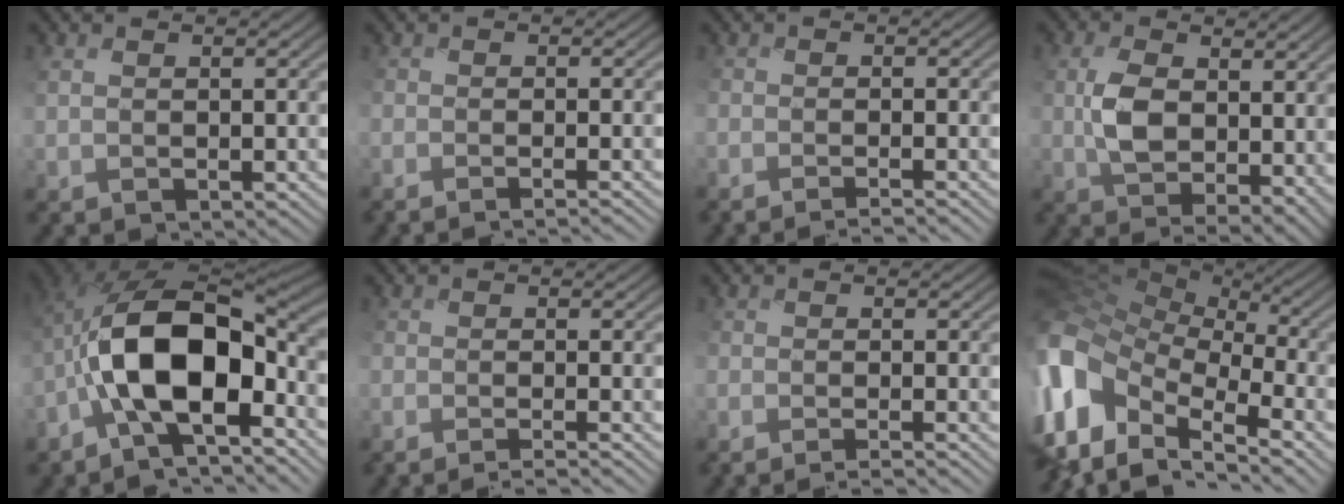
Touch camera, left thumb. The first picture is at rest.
{"total": 3.5, "force": [-2.6, 0.8, 2.2], "torque": [-0.025, -0.004, -0.029]}
{"total": 3.8, "force": [-3.0, 0.8, 2.2], "torque": [-0.029, -0.003, -0.042]}
{"total": 8.3, "force": [1.1, 4.7, 6.8], "torque": [-0.135, -0.001, 0.020]}
{"total": 15.6, "force": [-3.0, 7.6, 13.3], "torque": [-0.232, 0.010, -0.063]}
{"total": 3.9, "force": [-3.1, 0.7, 2.3], "torque": [-0.031, -0.002, -0.046]}
{"total": 3.8, "force": [-3.0, 0.7, 2.2], "torque": [-0.029, -0.003, -0.044]}
{"total": 14.3, "force": [-3.4, 9.7, 10.0], "torque": [-0.287, -0.020, -0.052]}